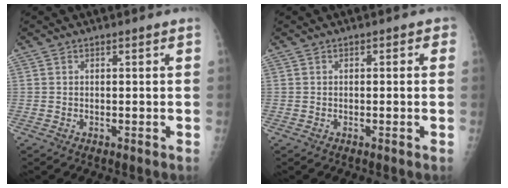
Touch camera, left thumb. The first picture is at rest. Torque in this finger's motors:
{"motor_torque": [-0.36, -0.25, -0.33, -0.15, 0.04]}